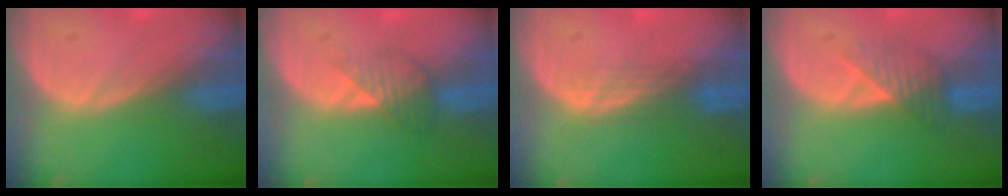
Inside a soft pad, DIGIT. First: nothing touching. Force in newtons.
{"total": 3.4, "press": 3.1, "slide": 1.5}
{"total": 3.0, "press": 2.5, "slide": 1.6}
{"total": 3.8, "press": 3.4, "slide": 1.5}